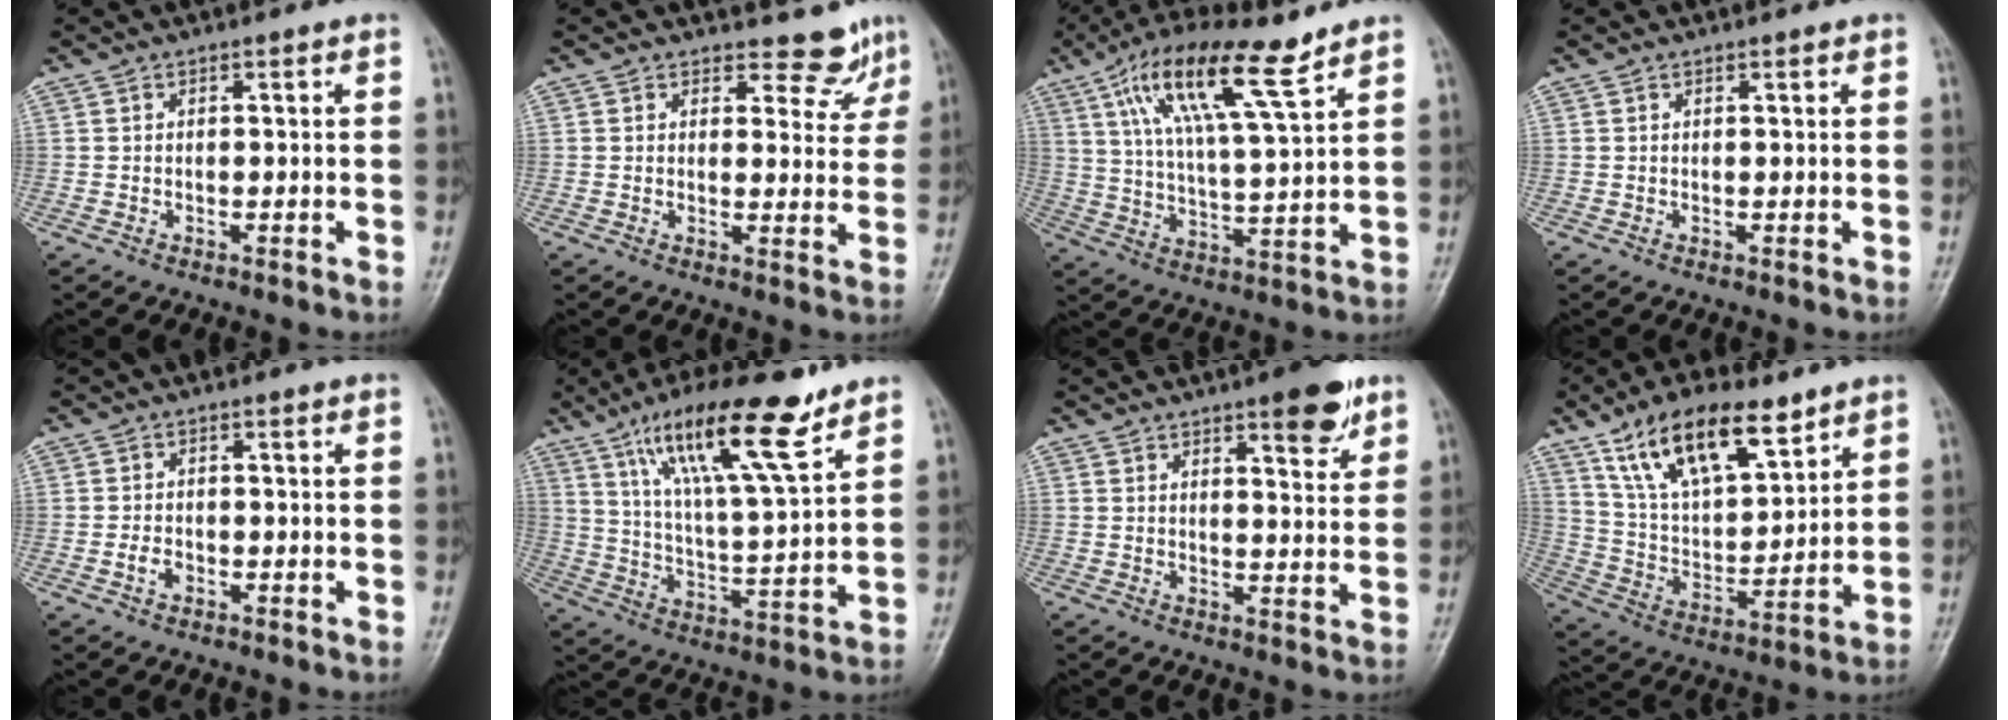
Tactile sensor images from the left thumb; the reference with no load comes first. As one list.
[{"total": 6.0, "force": [5.3, 2.8, 0.4], "torque": [0.023, -0.043, 0.057]}, {"total": 15.8, "force": [9.1, 3.5, 12.5], "torque": [-0.220, -0.025, 0.168]}, {"total": 0.6, "force": [0.5, 0.2, 0.3], "torque": [-0.006, -0.003, 0.008]}, {"total": 1.8, "force": [-0.6, 1.3, 1.2], "torque": [-0.021, 0.004, -0.013]}, {"total": 18.4, "force": [11.6, 4.0, 13.8], "torque": [-0.222, -0.049, 0.206]}, {"total": 8.0, "force": [5.1, 2.5, 5.7], "torque": [-0.059, -0.027, 0.067]}, {"total": 19.2, "force": [12.0, 8.7, 12.2], "torque": [-0.173, -0.047, 0.224]}]